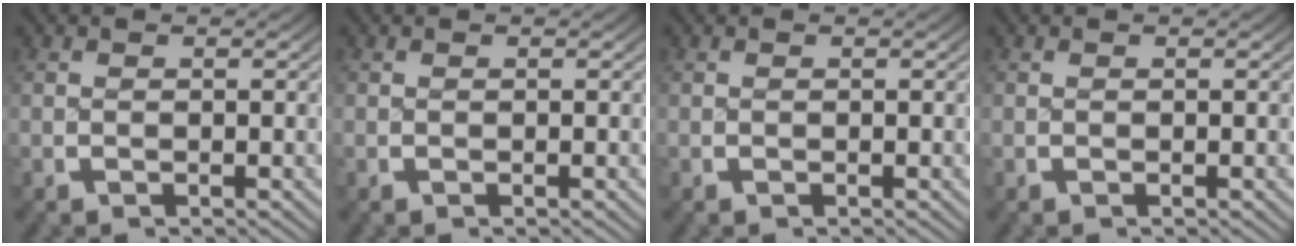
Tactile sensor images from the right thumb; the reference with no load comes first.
{"total": 0.0}
{"total": 0.0}
{"total": 0.0}